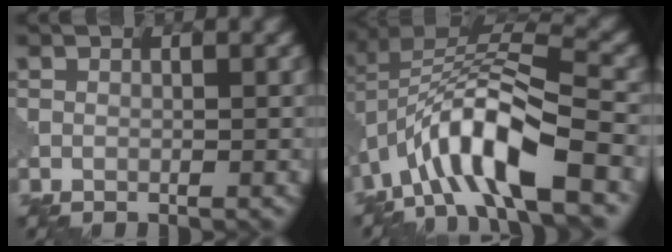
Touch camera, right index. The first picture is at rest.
{"total": 10.7, "force": [-4.5, 3.2, 9.1], "torque": [-0.168, 0.019, -0.088]}